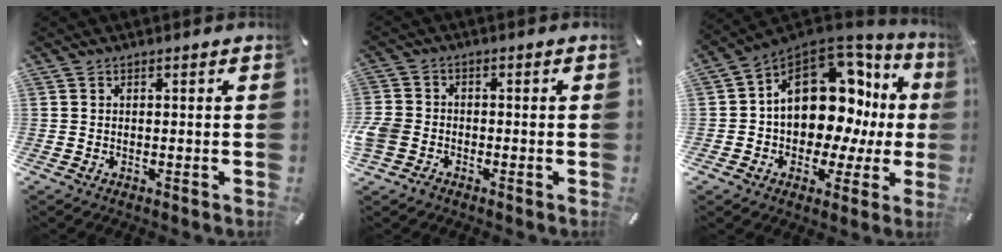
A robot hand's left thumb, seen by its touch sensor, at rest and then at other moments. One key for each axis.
{"total": 4.1, "fx": -2.2, "fy": 3.2, "fz": 1.5, "tx": -0.036, "ty": 0.010, "tz": -0.042}
{"total": 17.9, "fx": 4.9, "fy": 12.6, "fz": 11.8, "tx": -0.176, "ty": -0.041, "tz": 0.088}